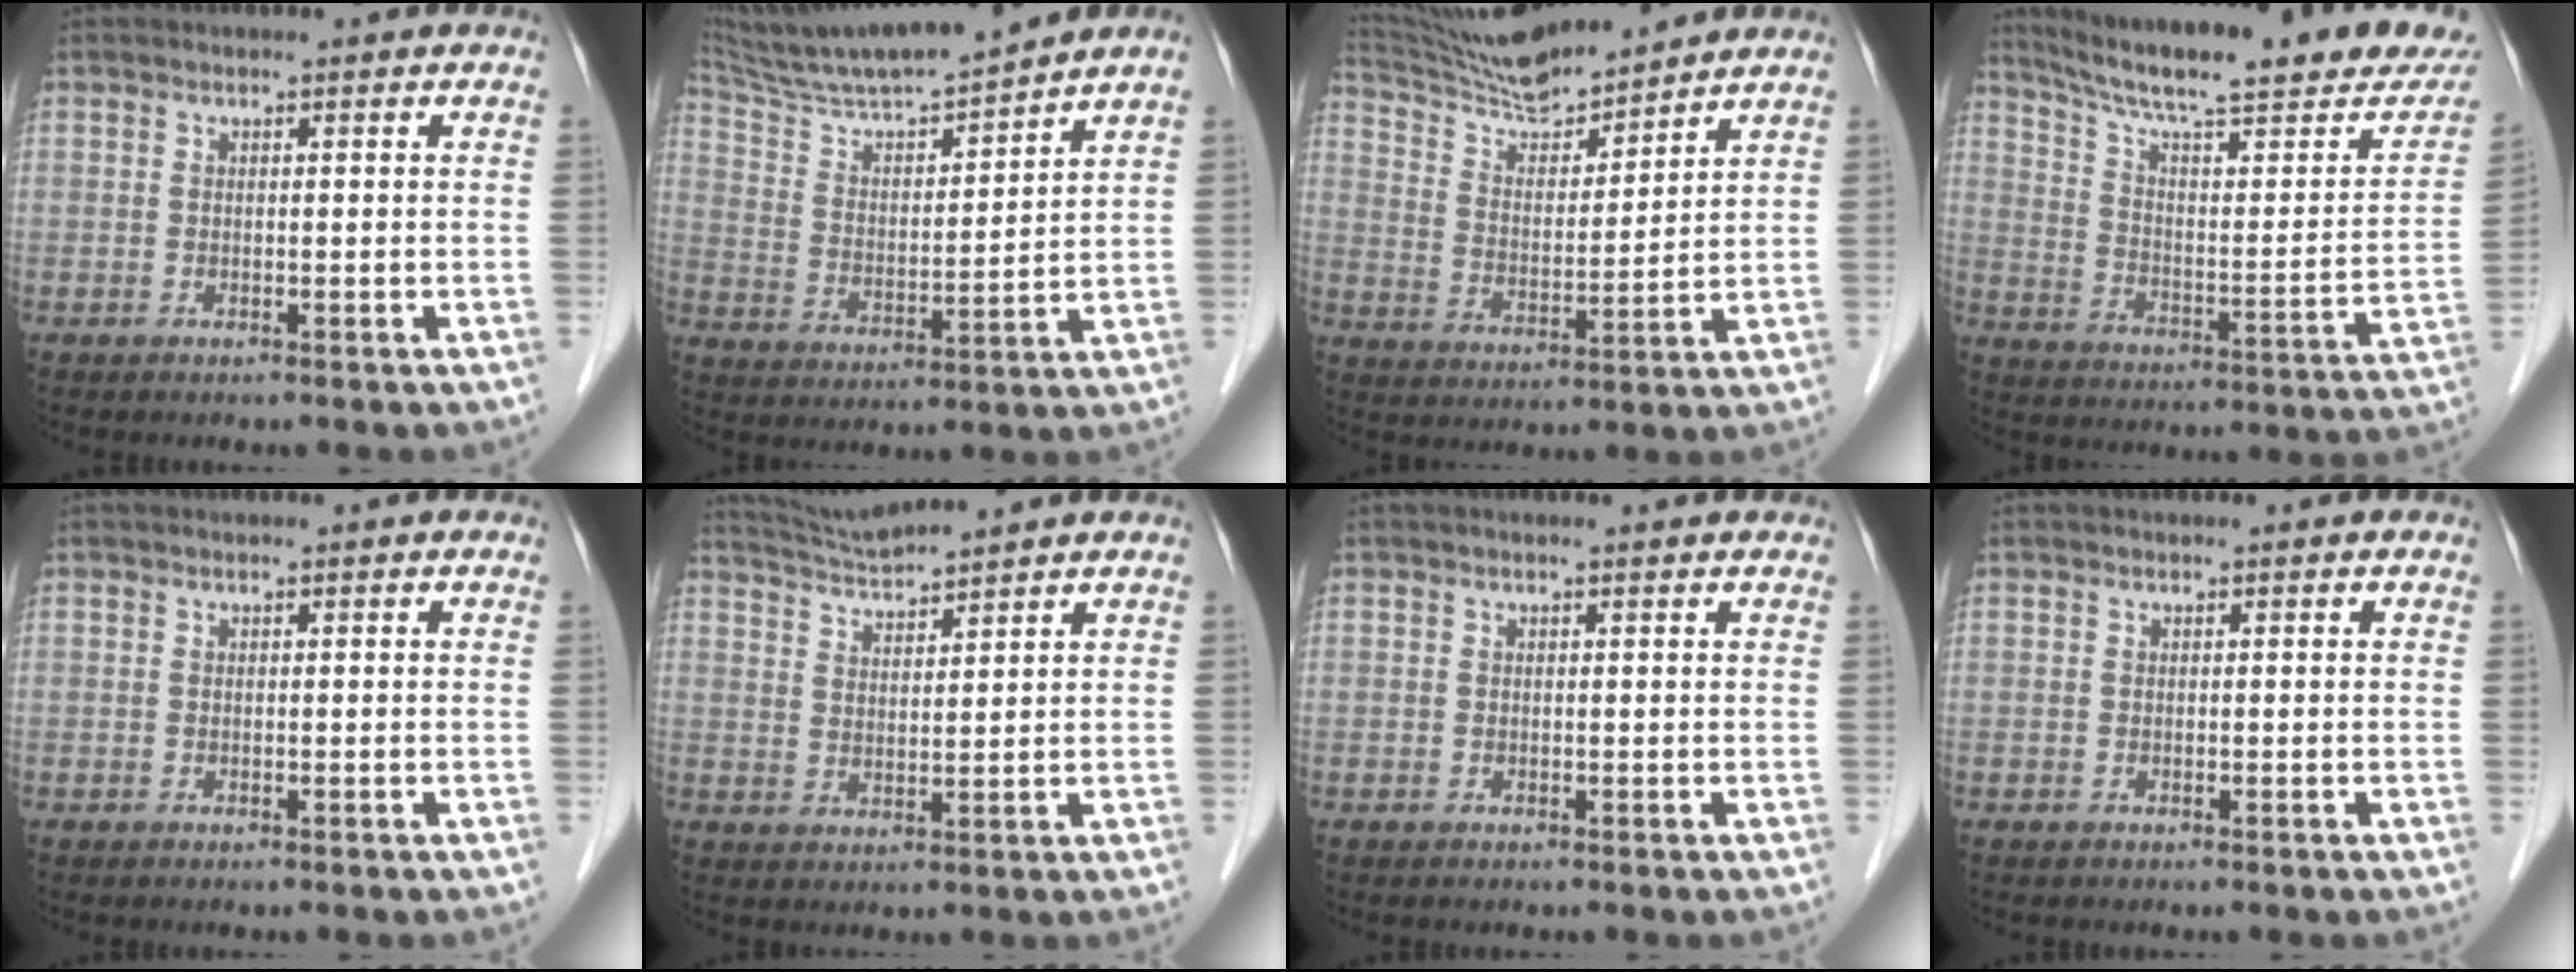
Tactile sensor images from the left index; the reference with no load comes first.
{"total": 14.9, "force": [13.6, -0.6, 6.0], "torque": [-0.117, 0.004, 0.239]}
{"total": 12.6, "force": [12.1, 0.7, 3.7], "torque": [-0.076, 0.012, 0.225]}
{"total": 27.9, "force": [23.3, 4.3, 14.8], "torque": [-0.219, -0.029, 0.303]}
{"total": 0.0}
{"total": 5.7, "force": [5.5, -1.1, 0.9], "torque": [-0.026, 0.010, 0.109]}
{"total": 1.0, "force": [0.9, 0.2, 0.4], "torque": [-0.012, 0.015, 0.008]}
{"total": 0.0}